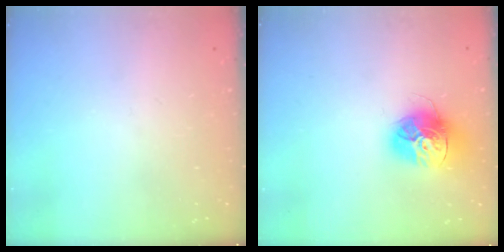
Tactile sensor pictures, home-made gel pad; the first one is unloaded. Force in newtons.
{"total": 14.9, "press": 14.9, "slide": 1.2}